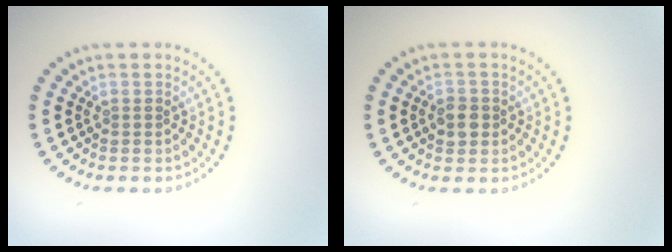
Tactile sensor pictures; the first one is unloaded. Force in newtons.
{"total": 1.9, "press": 1.8, "slide": 0.5}